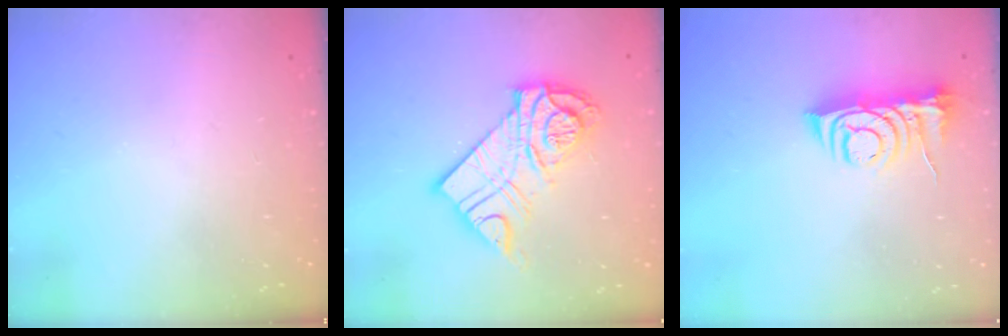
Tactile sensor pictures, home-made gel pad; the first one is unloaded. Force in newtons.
{"total": 16.4, "press": 16.4, "slide": 1.4}
{"total": 7.9, "press": 7.8, "slide": 1.0}